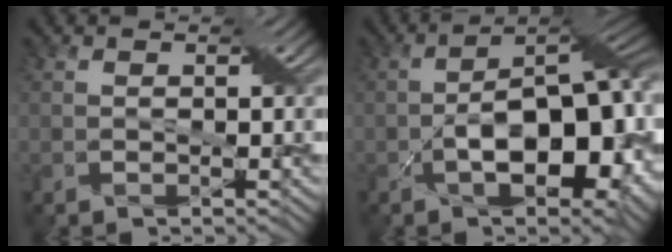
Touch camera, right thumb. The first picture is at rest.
{"total": 17.8, "force": [-4.2, 8.2, 15.2], "torque": [-0.194, -0.014, -0.059]}